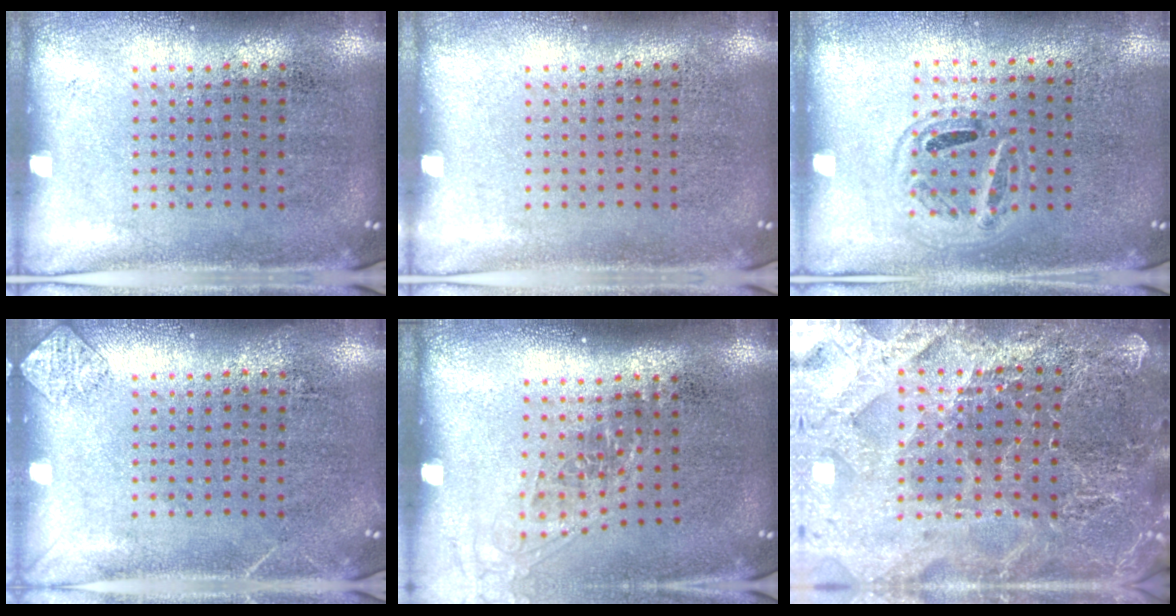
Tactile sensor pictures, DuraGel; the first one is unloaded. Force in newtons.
{"total": 0.0}
{"total": 0.9, "press": 0.9, "slide": 0.1}
{"total": 1.1, "press": 1.1, "slide": 0.1}
{"total": 1.2, "press": 1.0, "slide": 0.8}
{"total": 4.1, "press": 3.9, "slide": 1.1}